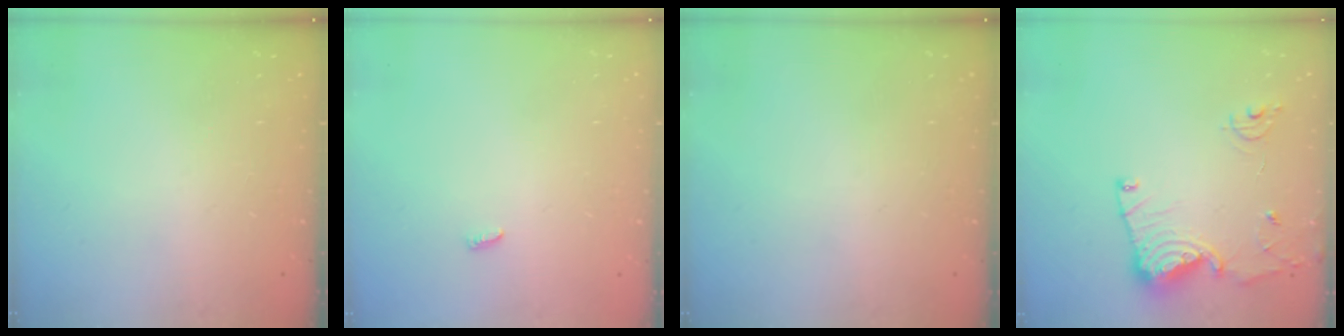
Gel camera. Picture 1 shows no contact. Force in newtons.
{"total": 2.4, "press": 2.4, "slide": 0.2}
{"total": 0.0}
{"total": 13.4, "press": 13.4, "slide": 1.5}